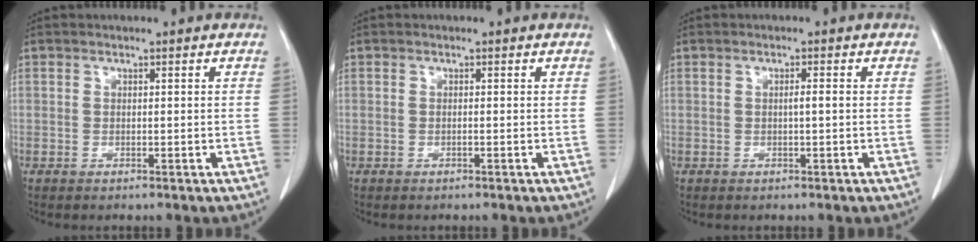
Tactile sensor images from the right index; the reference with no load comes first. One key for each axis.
{"total": 0.0}
{"total": 1.1, "fx": 0.0, "fy": -0.1, "fz": 1.1, "tx": -0.020, "ty": 0.001, "tz": -0.001}